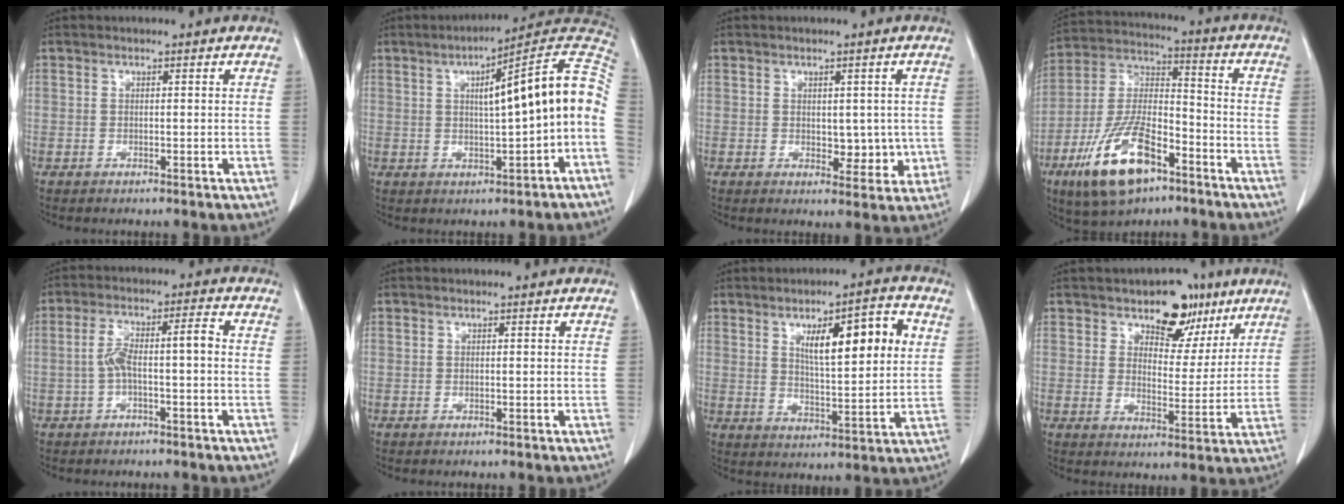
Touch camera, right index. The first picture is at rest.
{"total": 14.1, "force": [0.4, 1.0, 14.1], "torque": [-0.187, 0.039, 0.002]}
{"total": 4.5, "force": [-0.1, 2.8, 3.5], "torque": [-0.033, -0.002, 0.008]}
{"total": 15.7, "force": [-8.6, 5.9, 11.7], "torque": [-0.241, -0.002, -0.151]}
{"total": 5.9, "force": [-0.8, 1.2, 5.7], "torque": [-0.114, 0.034, -0.011]}
{"total": 0.0}
{"total": 11.8, "force": [4.2, 2.3, 10.8], "torque": [-0.166, 0.007, 0.067]}
{"total": 8.6, "force": [5.6, 4.9, 4.2], "torque": [-0.048, 0.005, 0.085]}